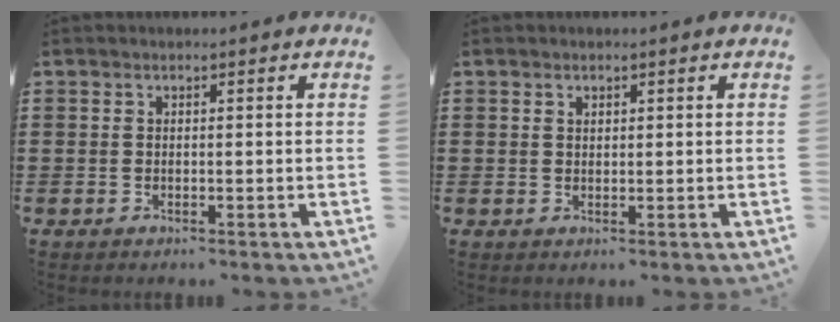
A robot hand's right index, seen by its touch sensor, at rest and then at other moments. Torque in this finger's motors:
{"motor_torque": [-0.36, 0.12, -0.02, -0.01]}